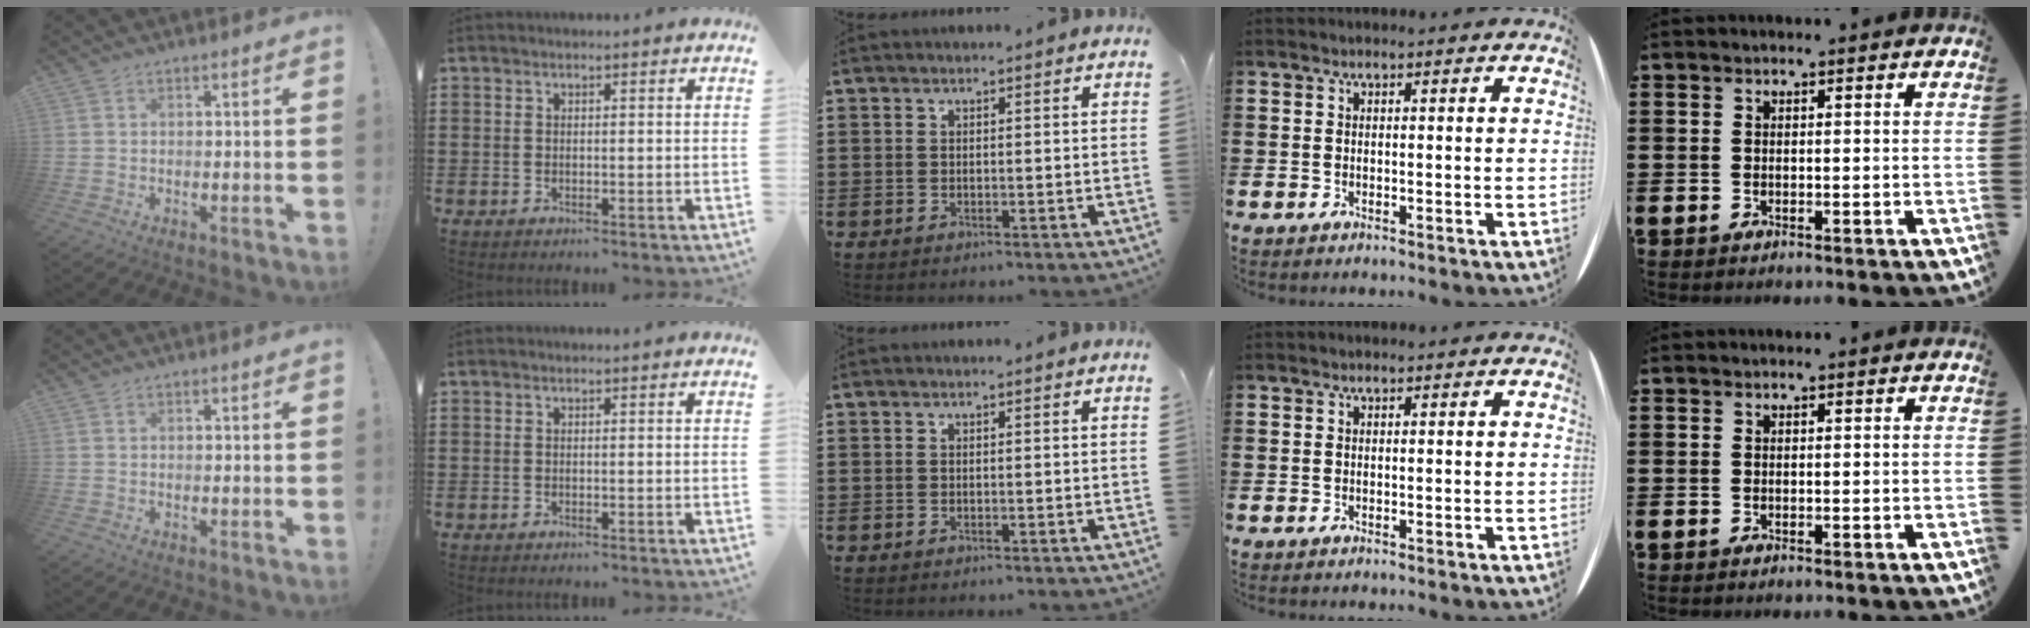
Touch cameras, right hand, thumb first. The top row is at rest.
{}